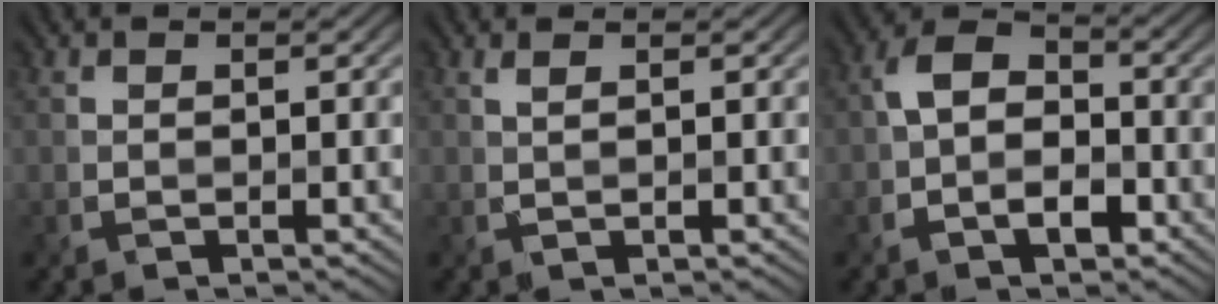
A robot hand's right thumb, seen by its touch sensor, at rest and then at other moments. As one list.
[{"total": 1.0, "force": [0.4, 0.3, 0.8], "torque": [-0.015, 0.007, 0.007]}, {"total": 5.2, "force": [-1.8, 3.3, 3.6], "torque": [-0.065, 0.008, -0.038]}]